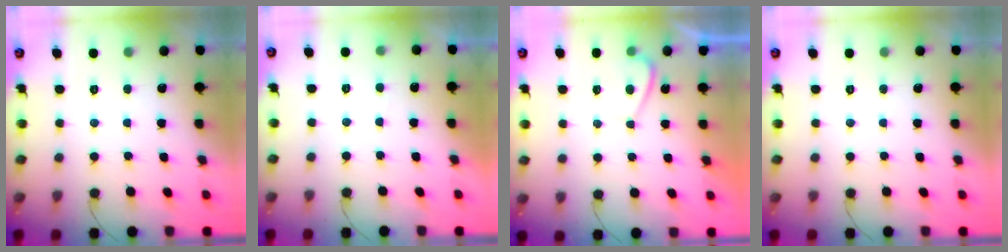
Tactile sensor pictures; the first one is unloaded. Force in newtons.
{"total": 1.3, "press": 1.2, "slide": 0.5}
{"total": 1.9, "press": 1.8, "slide": 0.7}
{"total": 0.0}